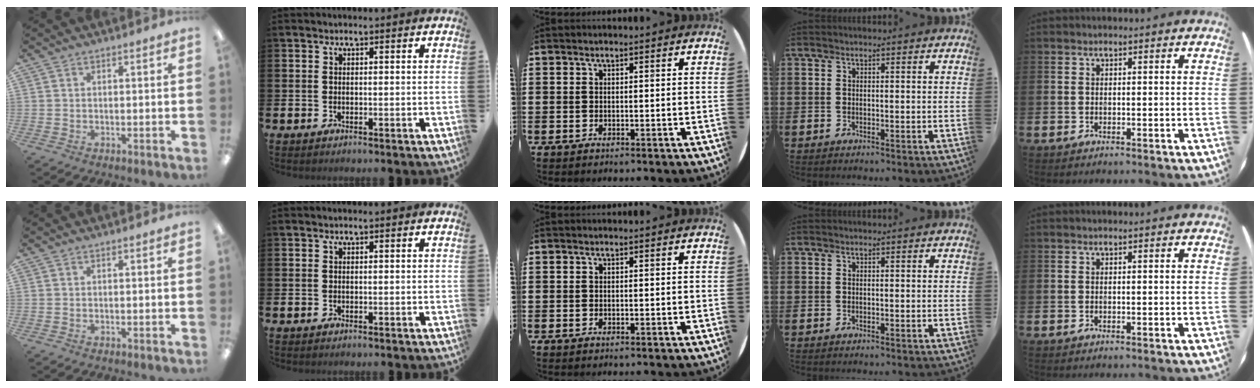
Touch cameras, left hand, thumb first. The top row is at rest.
{}